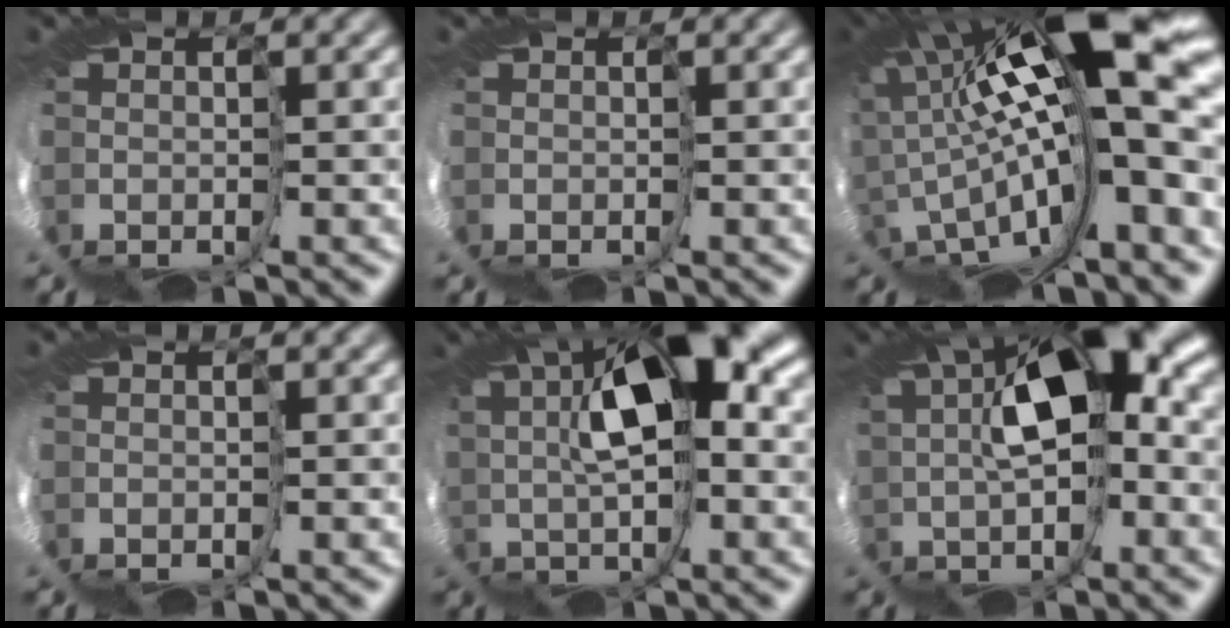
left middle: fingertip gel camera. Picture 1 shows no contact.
{"total": 0.0}
{"total": 13.2, "force": [4.1, 1.2, 12.5], "torque": [-0.189, -0.002, 0.068]}
{"total": 0.0}
{"total": 7.6, "force": [5.1, -0.8, 5.6], "torque": [-0.094, 0.025, 0.072]}
{"total": 7.5, "force": [3.9, 0.5, 6.4], "torque": [-0.119, 0.026, 0.052]}